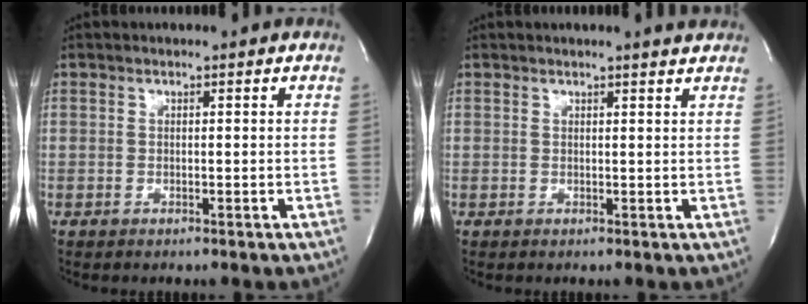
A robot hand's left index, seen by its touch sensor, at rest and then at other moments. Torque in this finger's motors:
{"motor_torque": [0.82, -0.84, 0.39, 0.06]}